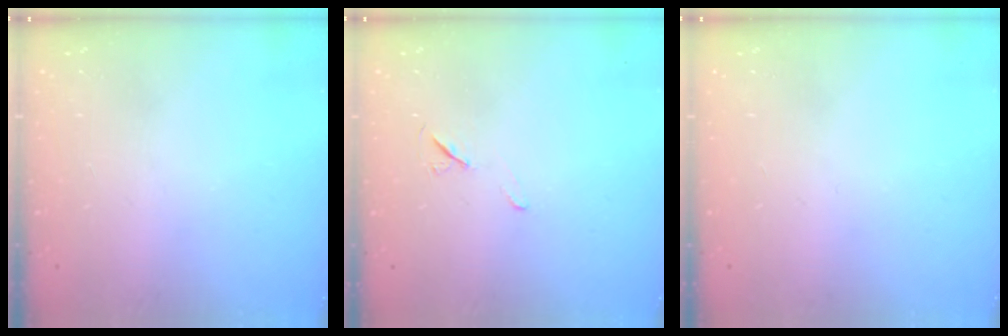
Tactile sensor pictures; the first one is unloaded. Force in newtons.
{"total": 5.7, "press": 5.2, "slide": 2.4}
{"total": 0.0}